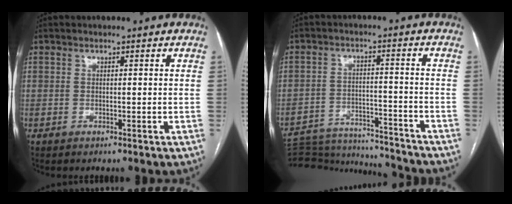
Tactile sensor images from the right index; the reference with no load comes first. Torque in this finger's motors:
{"motor_torque": [-0.51, -0.55, -1.05, -0.12]}